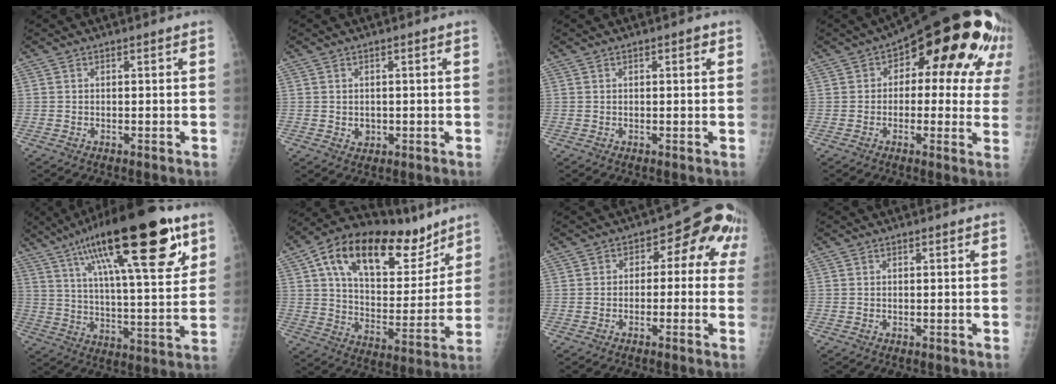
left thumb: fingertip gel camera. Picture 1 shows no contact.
{"total": 2.0, "force": [-0.1, 1.7, 1.0], "torque": [-0.007, 0.000, 0.004]}
{"total": 1.4, "force": [0.6, 0.7, 1.1], "torque": [-0.010, 0.001, 0.008]}
{"total": 20.8, "force": [7.2, 10.1, 16.7], "torque": [-0.172, 0.022, 0.086]}
{"total": 28.0, "force": [14.6, 7.9, 22.6], "torque": [-0.349, -0.021, 0.235]}
{"total": 25.1, "force": [14.5, 12.8, 15.9], "torque": [-0.217, -0.027, 0.242]}
{"total": 9.4, "force": [0.7, 6.2, 7.0], "torque": [-0.037, 0.039, -0.004]}
{"total": 0.0}